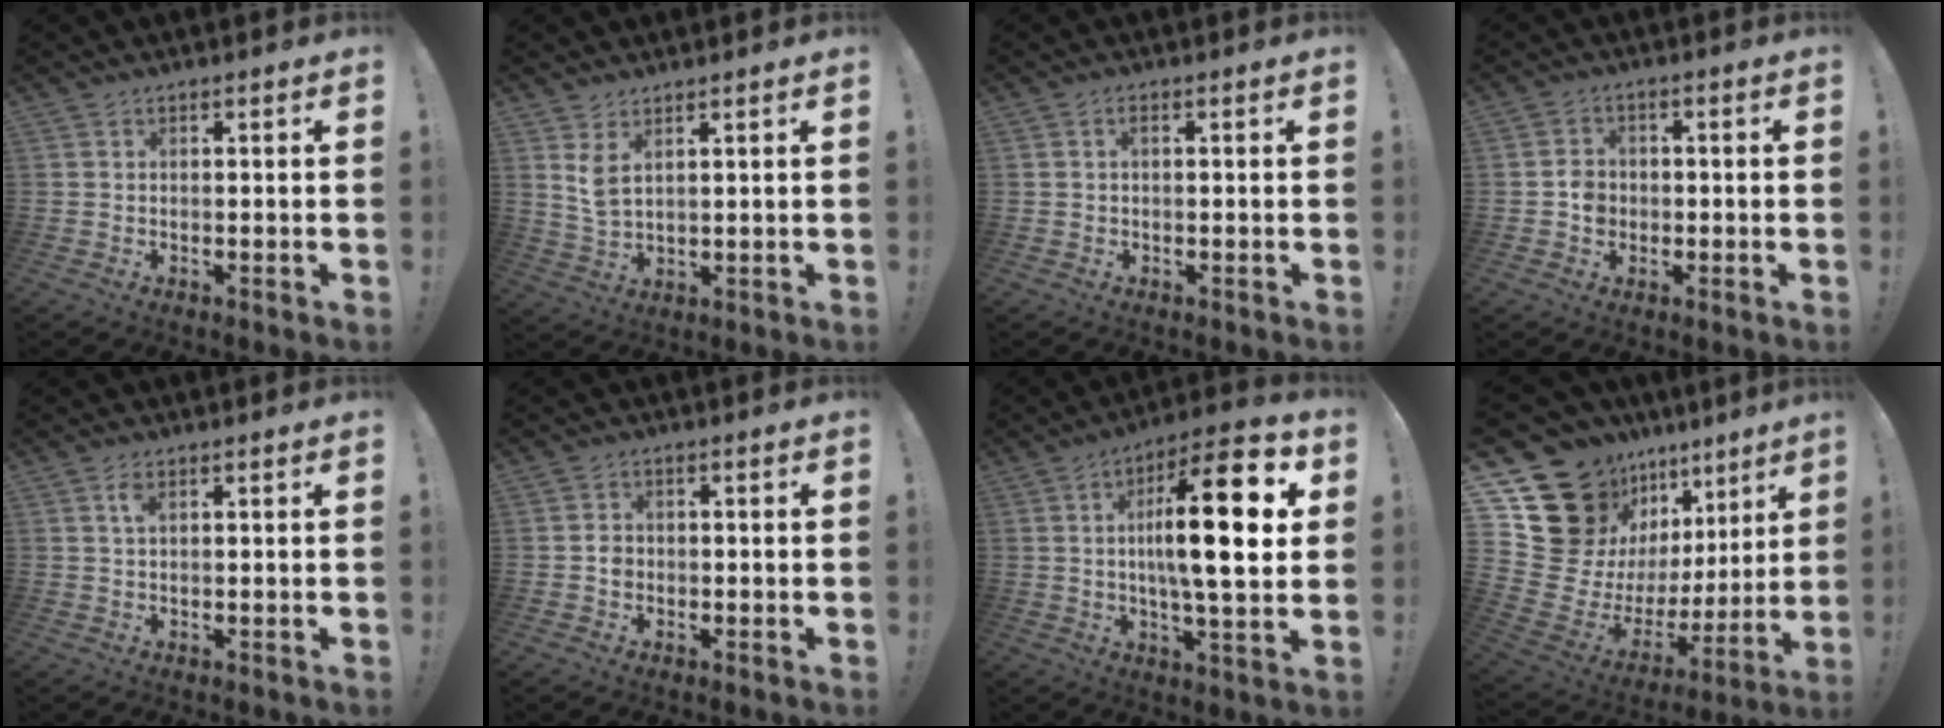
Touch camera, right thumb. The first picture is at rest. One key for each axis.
{"total": 4.9, "fx": 2.8, "fy": 2.0, "fz": 3.4, "tx": -0.061, "ty": -0.014, "tz": 0.052}
{"total": 1.3, "fx": 0.1, "fy": 0.7, "fz": 1.1, "tx": -0.027, "ty": 0.007, "tz": 0.002}
{"total": 4.9, "fx": -1.1, "fy": 4.3, "fz": 2.1, "tx": -0.027, "ty": 0.014, "tz": -0.017}
{"total": 2.5, "fx": 0.9, "fy": 1.2, "fz": 2.1, "tx": -0.037, "ty": 0.000, "tz": 0.013}
{"total": 2.8, "fx": -0.9, "fy": 2.3, "fz": 1.3, "tx": -0.020, "ty": 0.007, "tz": -0.015}
{"total": 20.6, "fx": 3.5, "fy": 5.1, "fz": 19.7, "tx": -0.327, "ty": -0.006, "tz": 0.040}
{"total": 20.2, "fx": 11.9, "fy": 13.1, "fz": 9.8, "tx": -0.139, "ty": -0.105, "tz": 0.264}